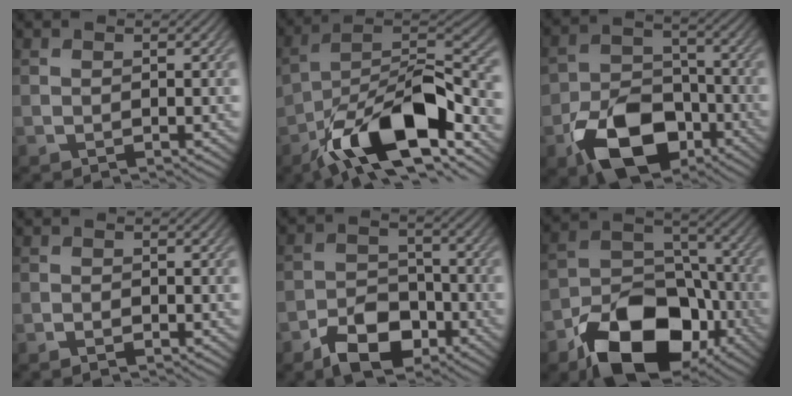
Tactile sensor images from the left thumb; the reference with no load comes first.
{"total": 15.5, "force": [-8.2, 6.9, 11.2], "torque": [-0.186, -0.010, -0.156]}
{"total": 12.0, "force": [-6.1, 7.6, 6.9], "torque": [-0.145, -0.017, -0.113]}
{"total": 1.0, "force": [-0.7, 0.3, 0.6], "torque": [-0.011, -0.001, -0.012]}
{"total": 7.5, "force": [-4.6, 4.3, 4.1], "torque": [-0.073, -0.001, -0.094]}
{"total": 16.3, "force": [-9.0, 10.0, 9.1], "torque": [-0.158, -0.035, -0.160]}